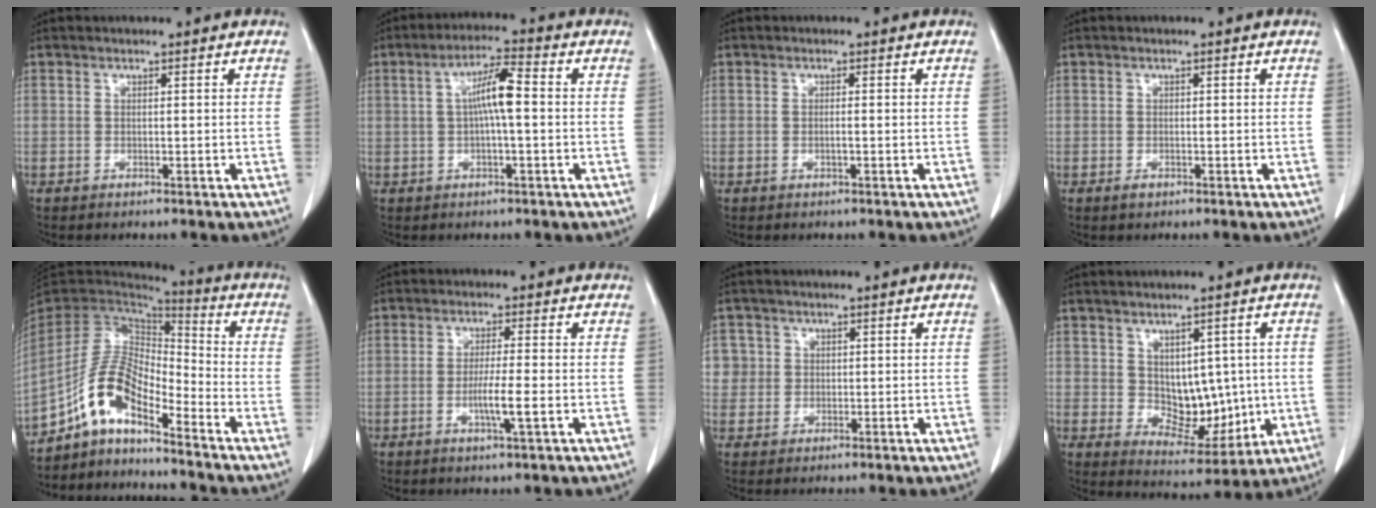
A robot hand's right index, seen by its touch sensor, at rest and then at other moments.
{"total": 6.4, "force": [0.3, 0.7, 6.3], "torque": [-0.118, 0.015, 0.003]}
{"total": 0.9, "force": [-0.2, 0.0, 0.9], "torque": [-0.018, -0.001, -0.001]}
{"total": 1.0, "force": [-0.5, 0.7, 0.5], "torque": [-0.007, 0.001, -0.005]}
{"total": 10.2, "force": [-7.1, 3.1, 6.7], "torque": [-0.145, 0.028, -0.136]}
{"total": 4.8, "force": [-1.2, -0.2, 4.6], "torque": [-0.083, -0.008, -0.023]}
{"total": 3.4, "force": [0.8, 3.3, -0.1], "torque": [0.023, 0.007, 0.014]}
{"total": 8.4, "force": [0.6, 5.3, 6.5], "torque": [-0.083, -0.001, 0.033]}